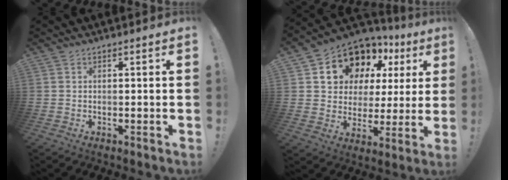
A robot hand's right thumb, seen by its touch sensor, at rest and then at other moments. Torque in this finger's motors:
{"motor_torque": [0.43, 2.47, 0.53, -0.31, 0.06]}